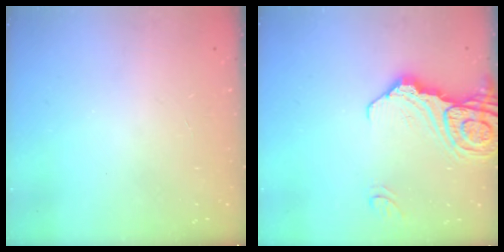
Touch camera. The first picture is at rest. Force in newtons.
{"total": 15.8, "press": 15.7, "slide": 2.0}